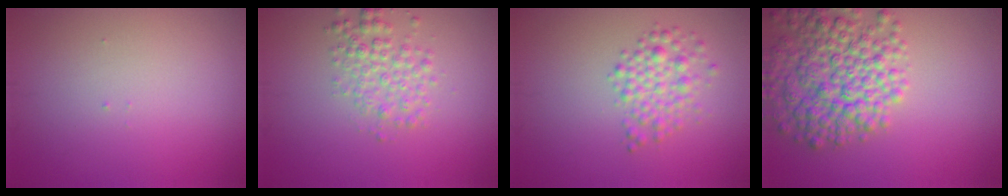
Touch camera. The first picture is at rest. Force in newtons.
{"total": 2.9, "press": 2.9, "slide": 0.1}
{"total": 2.9, "press": 2.9, "slide": 0.1}
{"total": 7.7, "press": 7.7, "slide": 0.4}